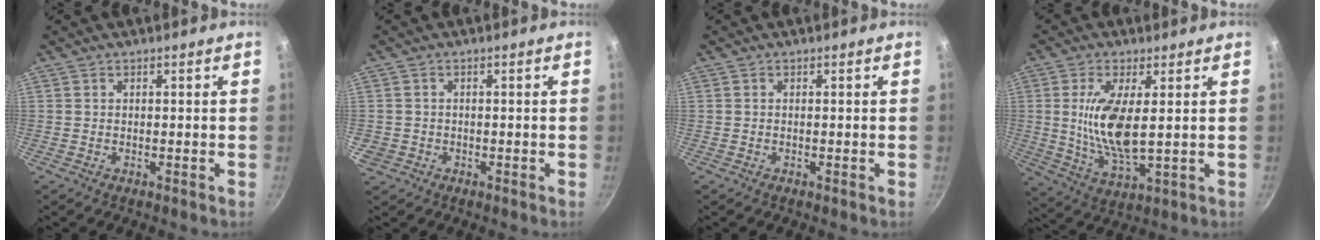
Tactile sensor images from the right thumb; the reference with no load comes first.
{"total": 2.6, "force": [-0.7, 2.4, 0.8], "torque": [-0.020, 0.003, -0.006]}
{"total": 0.0}
{"total": 11.7, "force": [1.6, 4.4, 10.7], "torque": [-0.212, -0.016, 0.039]}